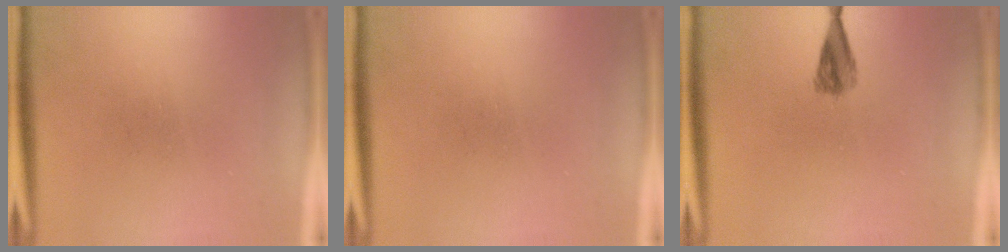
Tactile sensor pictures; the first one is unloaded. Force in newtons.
{"total": 0.0}
{"total": 2.5}